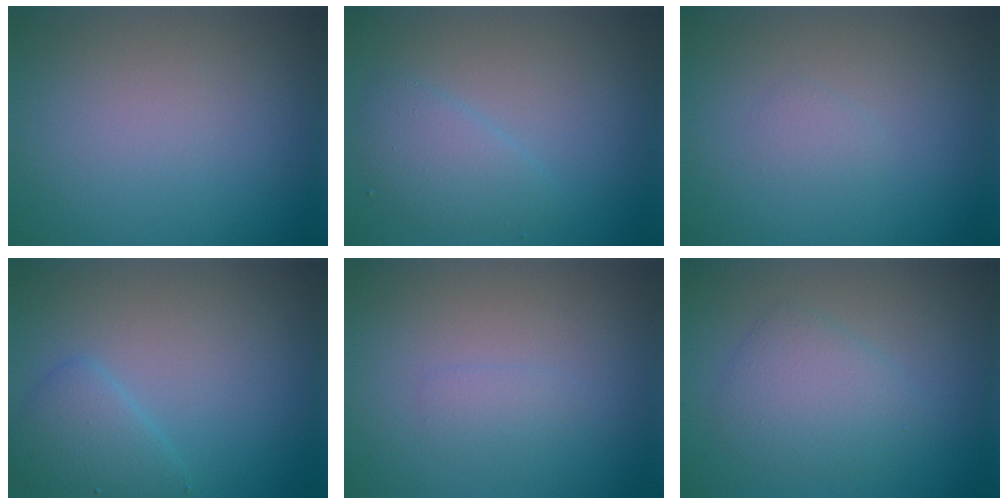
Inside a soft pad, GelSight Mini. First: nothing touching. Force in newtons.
{"total": 2.5, "press": 2.5, "slide": 0.1}
{"total": 0.7, "press": 0.7, "slide": 0.1}
{"total": 2.8, "press": 2.8, "slide": 0.1}
{"total": 1.0, "press": 1.0, "slide": 0.1}
{"total": 3.2, "press": 3.2, "slide": 0.0}